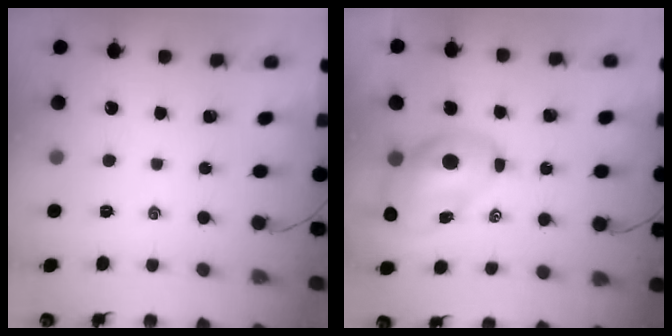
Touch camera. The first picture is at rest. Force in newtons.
{"total": 10.0, "press": 9.5, "slide": 3.1}